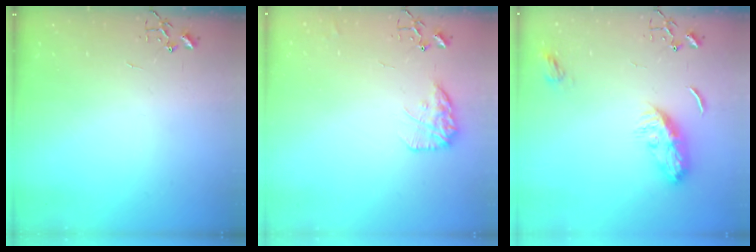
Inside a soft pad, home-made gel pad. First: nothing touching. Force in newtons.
{"total": 12.1, "press": 12.0, "slide": 0.6}
{"total": 10.6, "press": 10.5, "slide": 0.7}